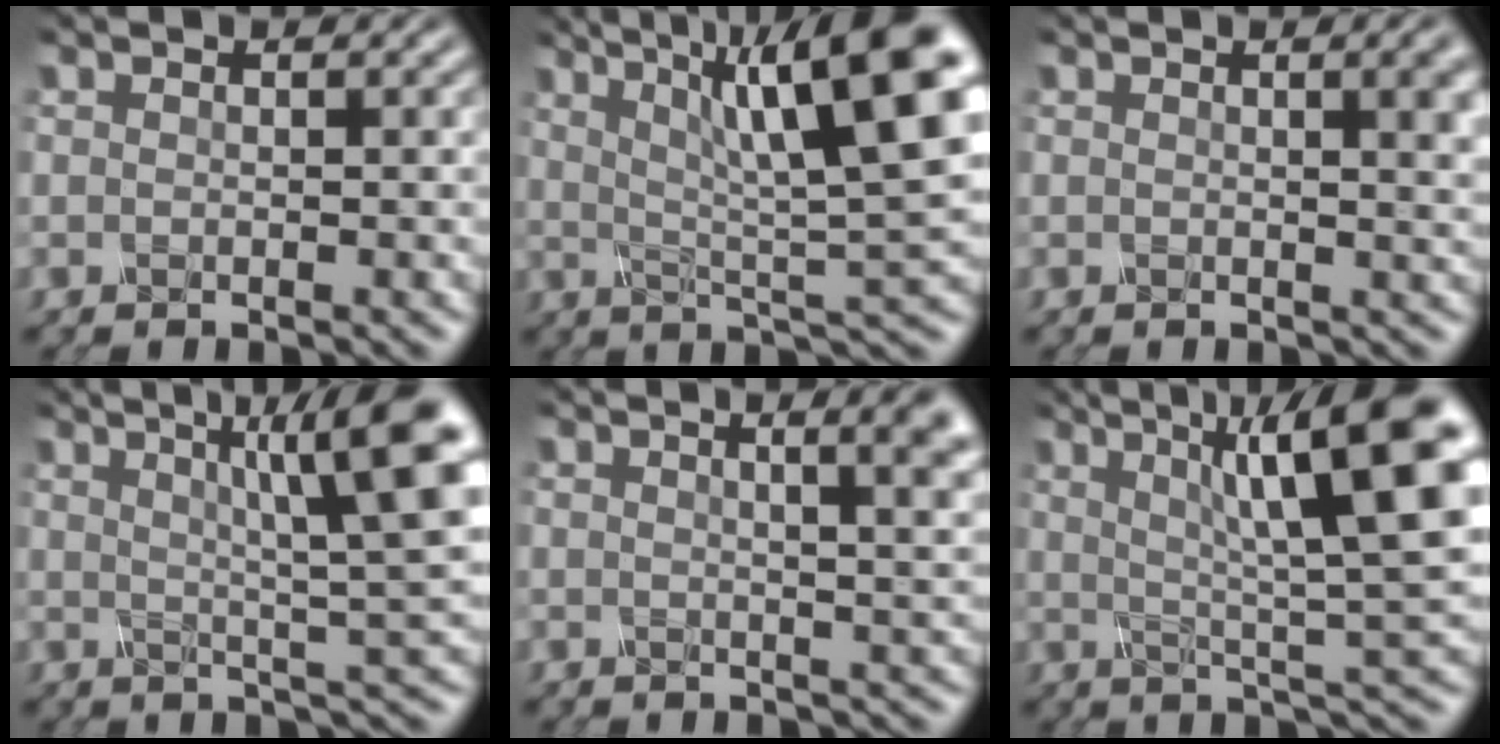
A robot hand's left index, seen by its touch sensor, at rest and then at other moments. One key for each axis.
{"total": 11.8, "fx": 4.2, "fy": 2.1, "fz": 10.8, "tx": -0.153, "ty": 0.017, "tz": 0.071}
{"total": 4.6, "fx": 0.7, "fy": 1.9, "fz": 4.1, "tx": -0.019, "ty": 0.017, "tz": 0.005}
{"total": 9.4, "fx": 2.9, "fy": 1.2, "fz": 8.8, "tx": -0.104, "ty": 0.022, "tz": 0.046}
{"total": 8.1, "fx": 2.8, "fy": 3.3, "fz": 6.9, "tx": -0.034, "ty": 0.053, "tz": 0.011}
{"total": 11.7, "fx": 3.2, "fy": 1.8, "fz": 11.1, "tx": -0.148, "ty": 0.019, "tz": 0.054}